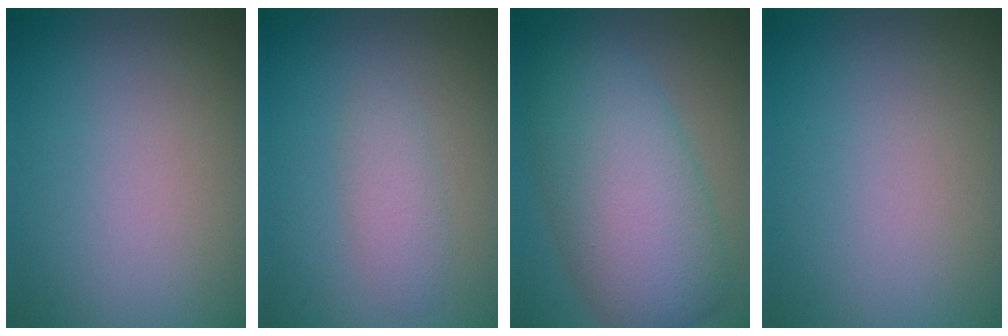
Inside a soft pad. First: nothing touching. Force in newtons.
{"total": 2.0, "press": 2.0, "slide": 0.1}
{"total": 9.5, "press": 9.5, "slide": 0.3}
{"total": 0.0}